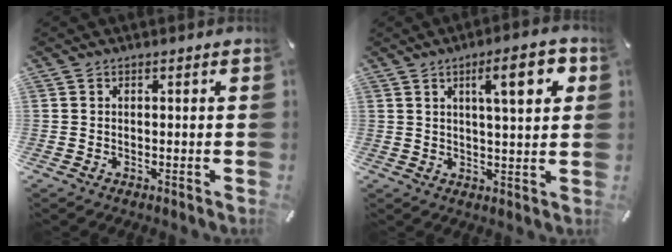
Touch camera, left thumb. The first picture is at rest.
{"total": 11.0, "force": [4.3, 2.7, 9.8], "torque": [-0.146, -0.010, 0.059]}